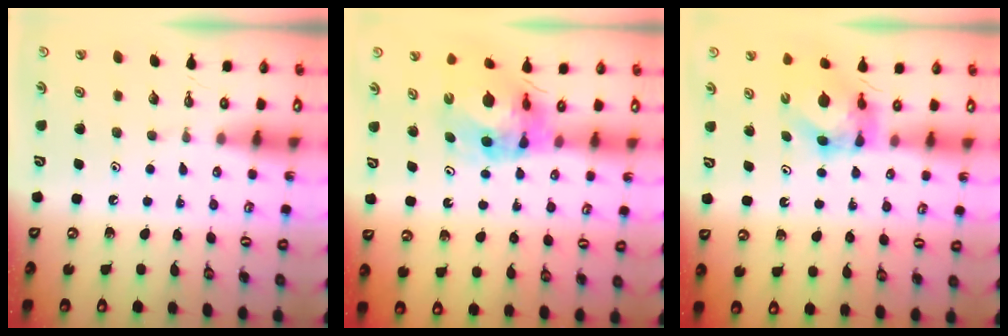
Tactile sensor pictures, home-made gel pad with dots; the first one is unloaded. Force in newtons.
{"total": 10.9, "press": 10.9, "slide": 1.2}
{"total": 5.4, "press": 5.4, "slide": 0.3}